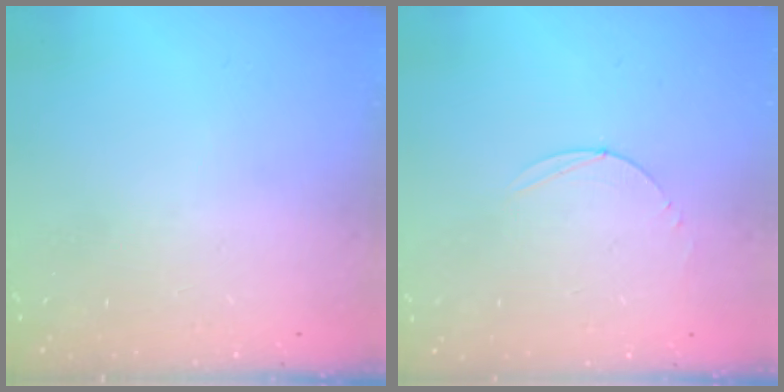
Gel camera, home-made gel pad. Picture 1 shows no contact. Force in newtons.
{"total": 2.8, "press": 2.8, "slide": 0.3}